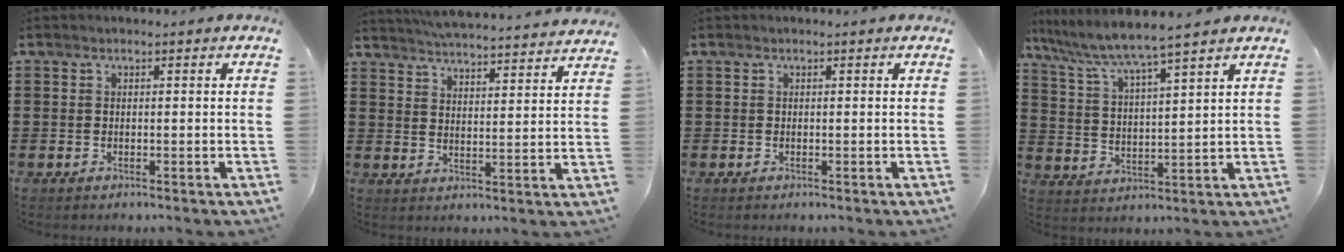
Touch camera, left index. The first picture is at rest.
{"total": 5.0, "force": [5.0, -0.7, 0.4], "torque": [-0.029, -0.037, 0.086]}
{"total": 0.0}
{"total": 5.5, "force": [4.8, -0.6, 2.5], "torque": [-0.072, -0.035, 0.077]}